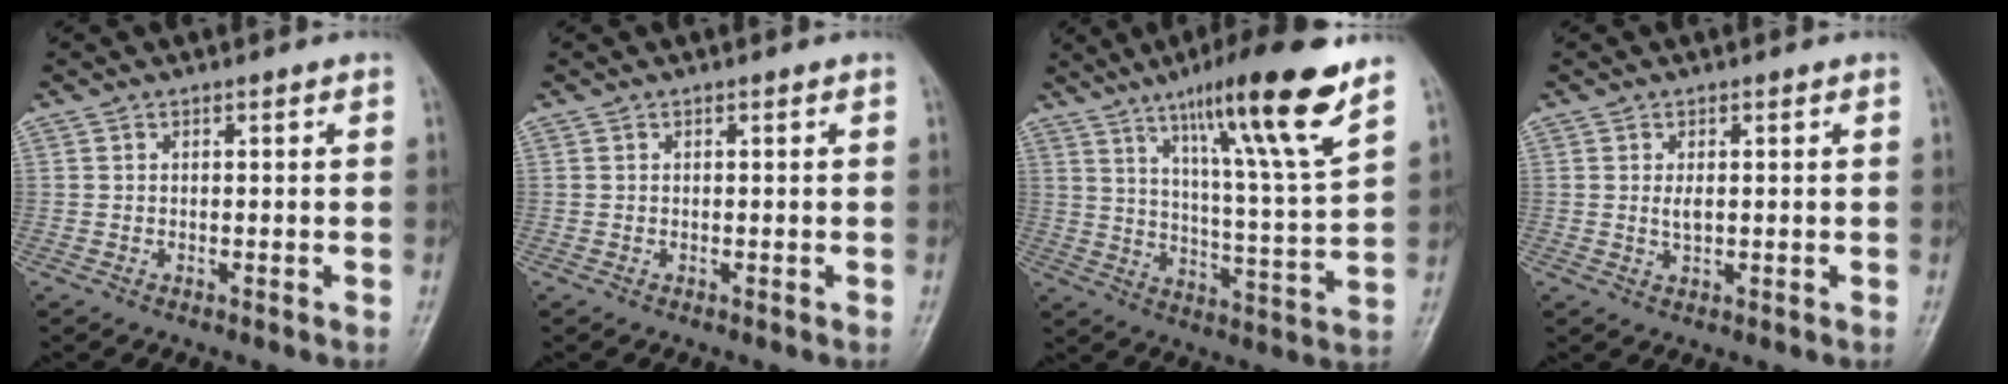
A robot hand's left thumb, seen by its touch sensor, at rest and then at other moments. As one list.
[{"total": 0.0}, {"total": 19.0, "force": [11.7, 1.4, 14.9], "torque": [-0.221, -0.055, 0.184]}, {"total": 2.0, "force": [0.3, 1.0, 1.7], "torque": [-0.031, -0.004, 0.006]}]